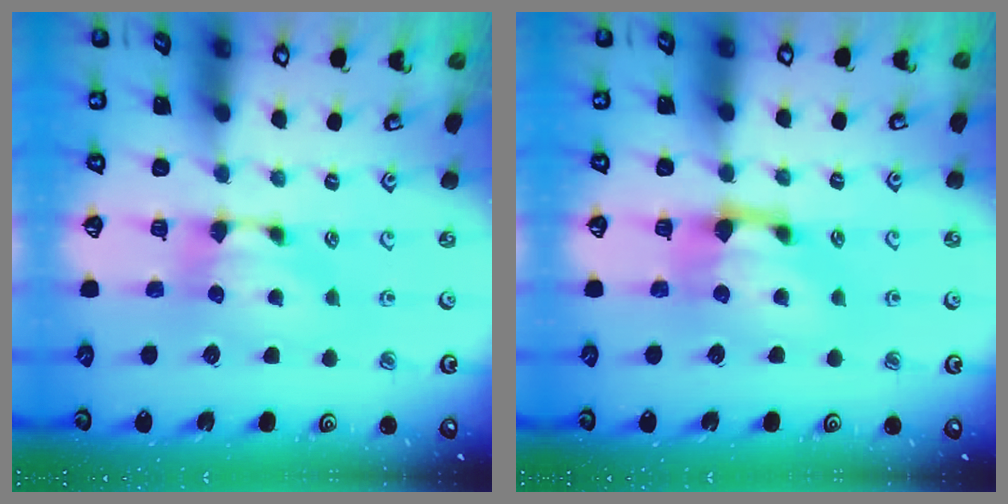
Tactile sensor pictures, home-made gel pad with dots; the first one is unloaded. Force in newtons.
{"total": 1.5, "press": 0.5, "slide": 1.4}